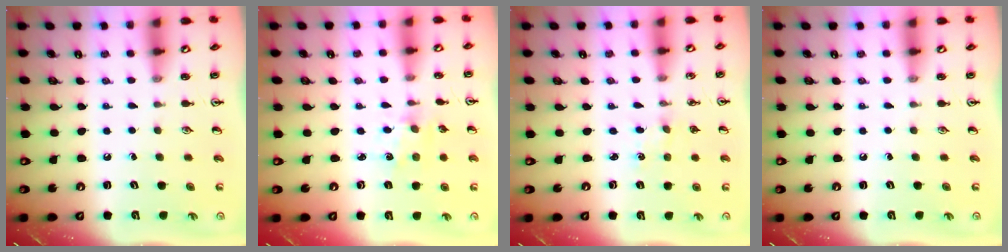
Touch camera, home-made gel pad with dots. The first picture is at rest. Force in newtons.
{"total": 1.7, "press": 1.7, "slide": 0.3}
{"total": 0.0}
{"total": 0.0}